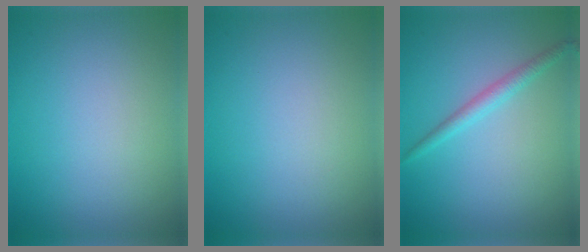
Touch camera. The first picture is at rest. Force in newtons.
{"total": 0.0}
{"total": 1.7, "press": 1.7, "slide": 0.0}